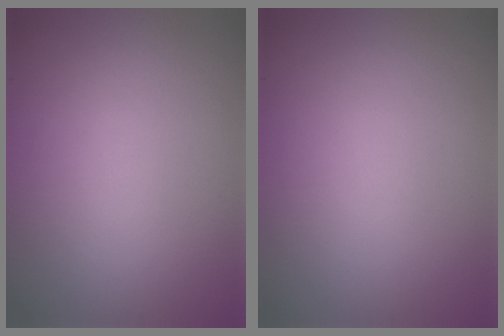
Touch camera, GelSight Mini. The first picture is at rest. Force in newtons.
{"total": 0.0}